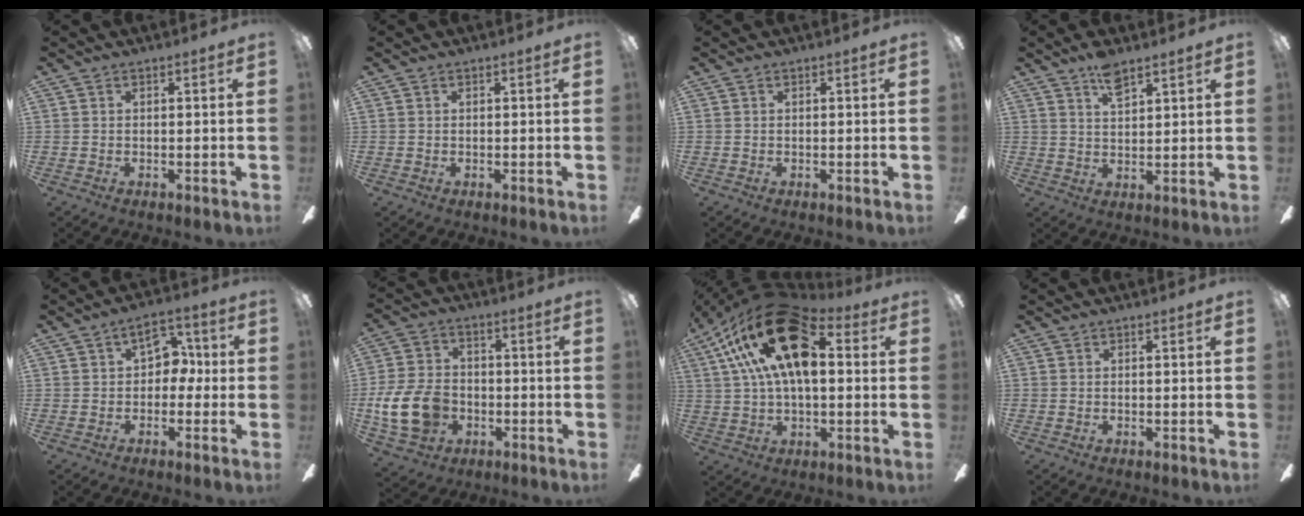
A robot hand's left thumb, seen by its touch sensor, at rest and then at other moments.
{"total": 0.0}
{"total": 0.0}
{"total": 5.5, "force": [4.3, 1.5, 3.1], "torque": [-0.056, -0.018, 0.074]}
{"total": 7.5, "force": [2.0, 5.3, 4.9], "torque": [-0.060, 0.001, 0.031]}
{"total": 13.6, "force": [-3.6, 9.9, 8.6], "torque": [-0.197, 0.029, -0.062]}
{"total": 24.4, "force": [9.6, 12.5, 18.6], "torque": [-0.336, -0.030, 0.159]}
{"total": 0.0}